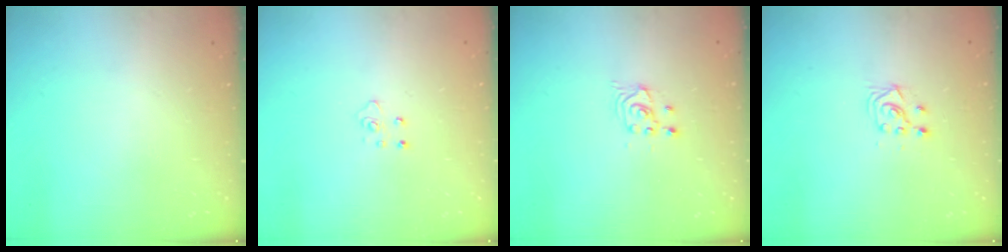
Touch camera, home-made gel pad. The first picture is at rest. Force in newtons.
{"total": 4.0, "press": 4.0, "slide": 0.4}
{"total": 2.6, "press": 2.5, "slide": 0.3}
{"total": 3.7, "press": 3.6, "slide": 0.9}